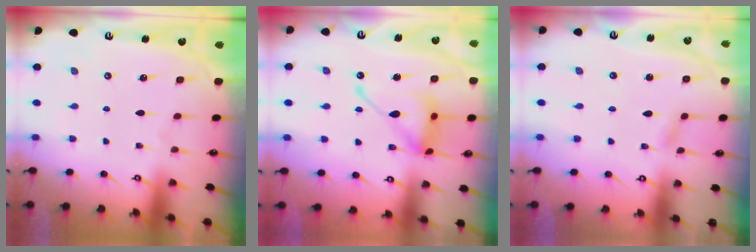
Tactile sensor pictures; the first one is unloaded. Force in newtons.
{"total": 16.3, "press": 16.3, "slide": 1.4}
{"total": 1.6, "press": 1.6, "slide": 0.2}